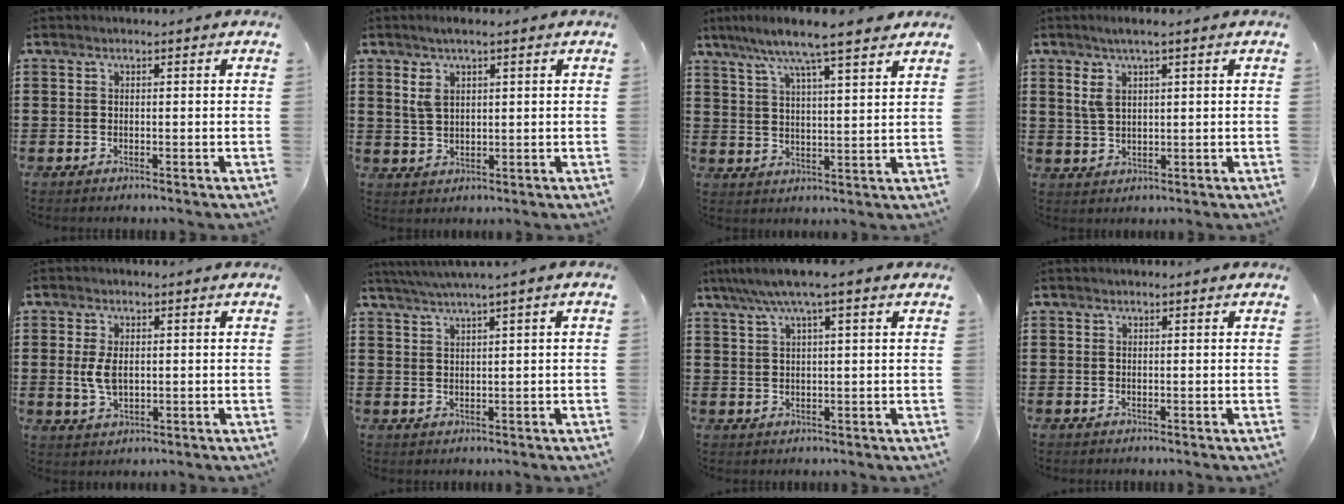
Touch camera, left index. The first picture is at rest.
{"total": 3.7, "force": [1.7, 1.5, 2.9], "torque": [-0.061, 0.007, 0.029]}
{"total": 7.9, "force": [6.4, 0.5, 4.7], "torque": [-0.111, -0.019, 0.110]}
{"total": 4.3, "force": [1.8, 1.4, 3.6], "torque": [-0.073, 0.005, 0.032]}
{"total": 4.2, "force": [0.2, 2.4, 3.5], "torque": [-0.086, 0.001, -0.001]}
{"total": 2.4, "force": [1.5, -0.5, 1.8], "torque": [-0.036, -0.003, 0.027]}
{"total": 4.3, "force": [2.5, 0.0, 3.5], "torque": [-0.073, 0.001, 0.041]}
{"total": 0.0}